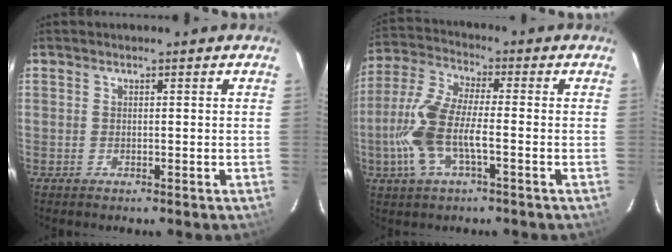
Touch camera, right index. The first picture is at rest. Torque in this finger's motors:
{"motor_torque": [0.93, -0.51, 1.01, 0.21]}